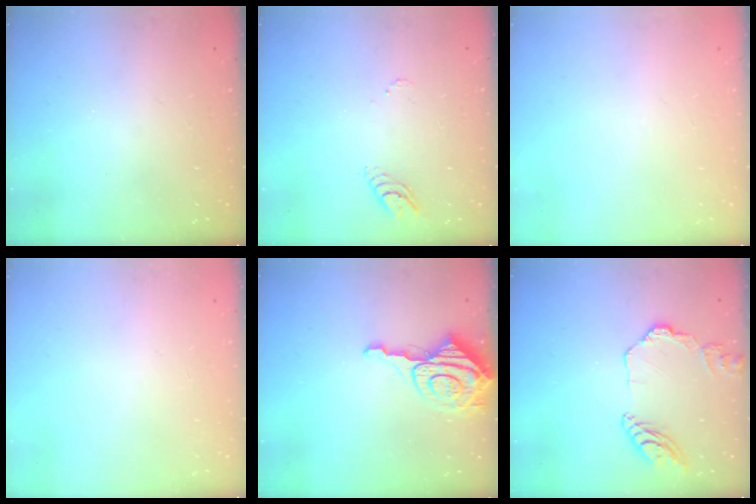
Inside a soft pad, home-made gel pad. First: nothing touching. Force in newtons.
{"total": 3.4, "press": 3.4, "slide": 0.4}
{"total": 0.0}
{"total": 0.0}
{"total": 9.9, "press": 9.8, "slide": 0.9}
{"total": 11.8, "press": 11.7, "slide": 1.1}